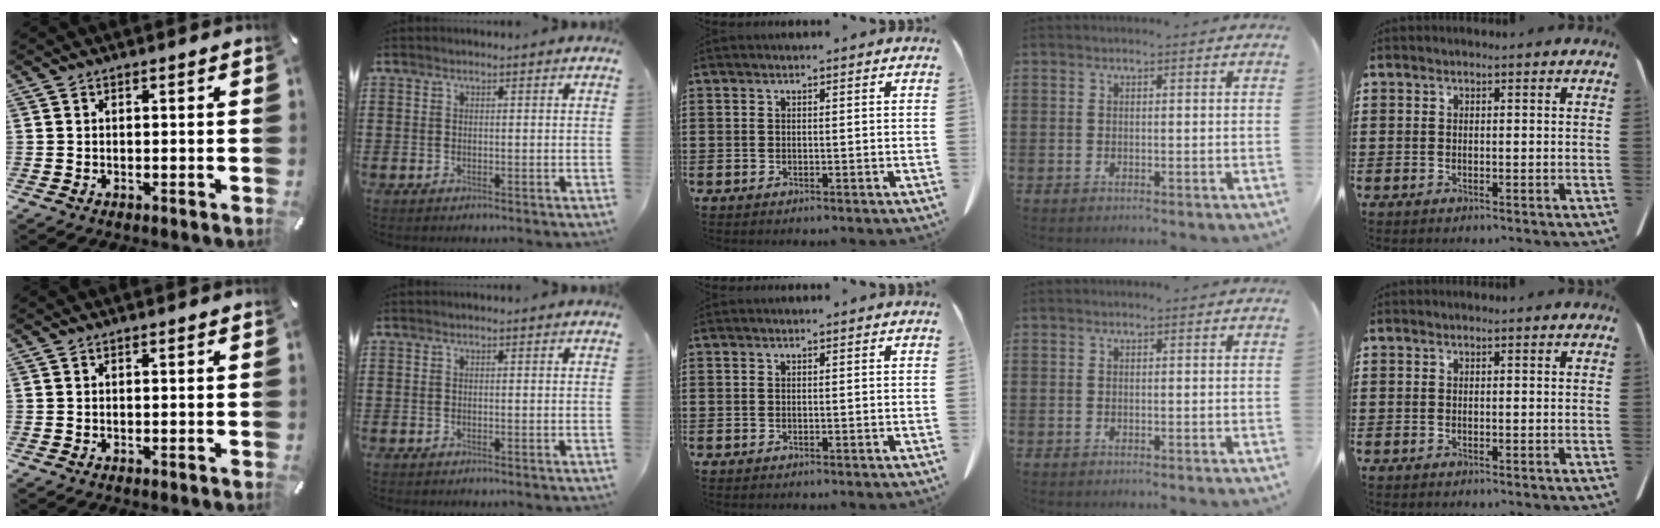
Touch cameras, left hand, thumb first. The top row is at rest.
{}